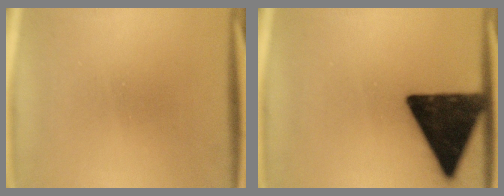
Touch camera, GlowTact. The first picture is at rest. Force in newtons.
{"total": 17.2}